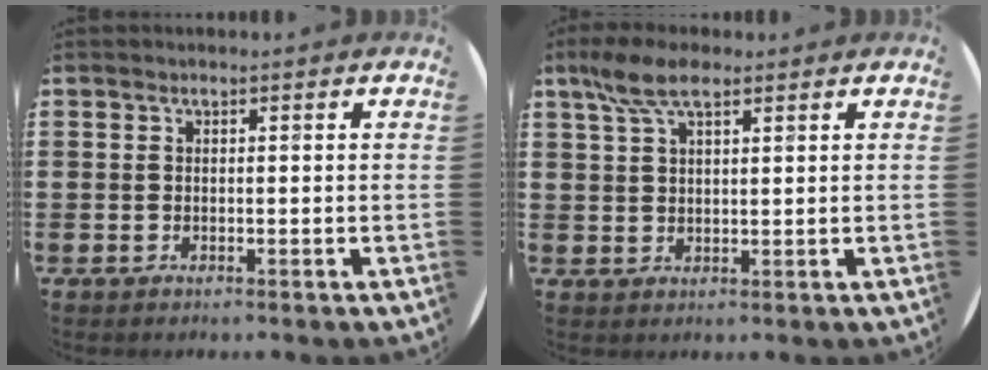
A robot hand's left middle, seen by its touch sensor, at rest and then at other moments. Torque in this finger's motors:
{"motor_torque": [1.13, -1.01, 0.13, 0.04]}